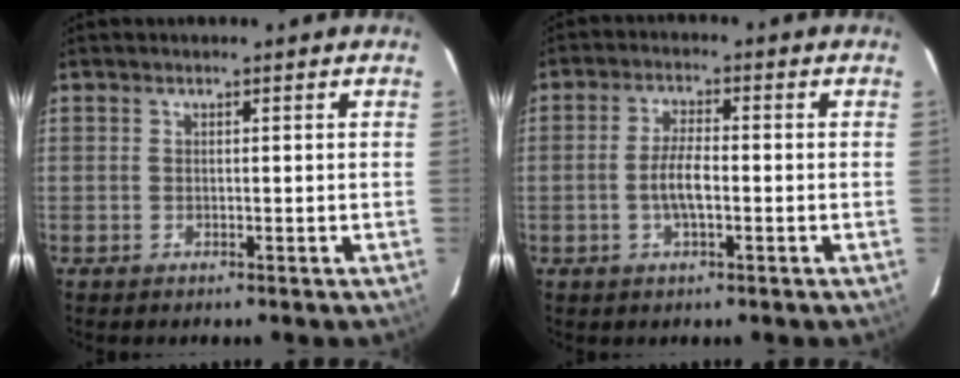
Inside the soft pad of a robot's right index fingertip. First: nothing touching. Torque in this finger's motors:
{"motor_torque": [0.71, -0.11, 0.40, 0.10]}